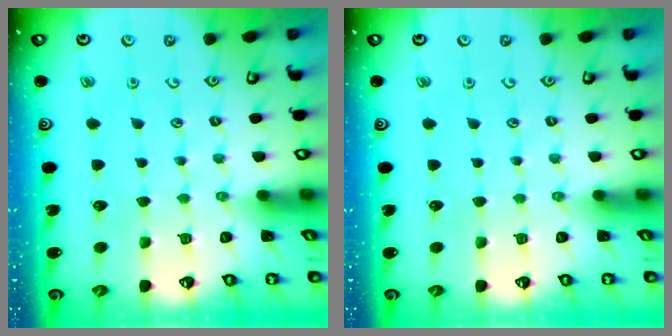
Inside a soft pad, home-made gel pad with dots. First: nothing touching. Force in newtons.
{"total": 0.0}